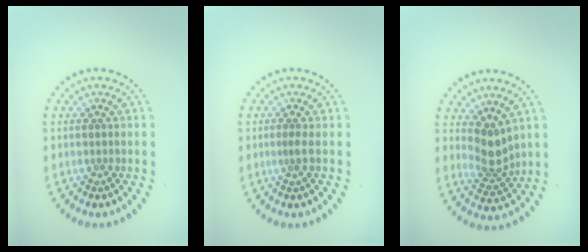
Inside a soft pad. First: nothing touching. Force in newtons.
{"total": 0.7, "press": 0.3, "slide": 0.7}
{"total": 2.8, "press": 2.2, "slide": 1.8}